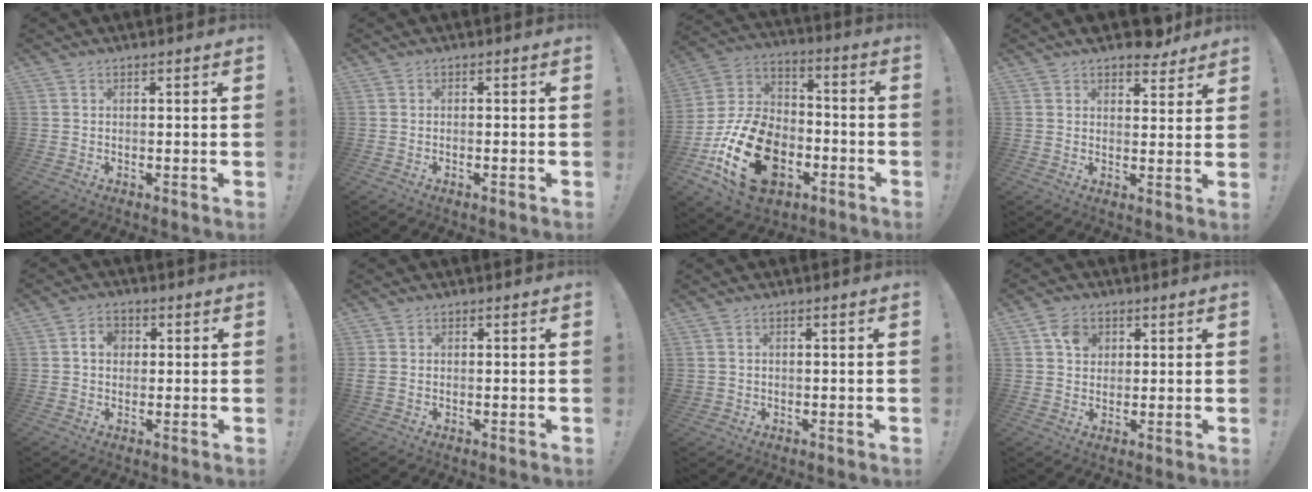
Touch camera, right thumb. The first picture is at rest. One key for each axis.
{"total": 1.1, "fx": -0.9, "fy": 0.0, "fz": 0.6, "tx": -0.013, "ty": 0.002, "tz": -0.015}
{"total": 24.7, "fx": -9.1, "fy": 16.2, "fz": 16.2, "tx": -0.292, "ty": 0.059, "tz": -0.140}
{"total": 6.9, "fx": 5.9, "fy": 2.6, "fz": 2.2, "tx": -0.015, "ty": -0.039, "tz": 0.106}
{"total": 5.2, "fx": 1.0, "fy": 4.0, "fz": 3.2, "tx": -0.047, "ty": 0.007, "tz": 0.016}
{"total": 1.3, "fx": 0.3, "fy": 1.0, "fz": 0.8, "tx": -0.008, "ty": 0.001, "tz": 0.006}
{"total": 1.0, "fx": 0.0, "fy": 0.9, "fz": 0.2, "tx": -0.010, "ty": 0.004, "tz": 0.001}
{"total": 6.1, "fx": 2.3, "fy": 4.9, "fz": 2.8, "tx": -0.042, "ty": 0.006, "tz": 0.043}